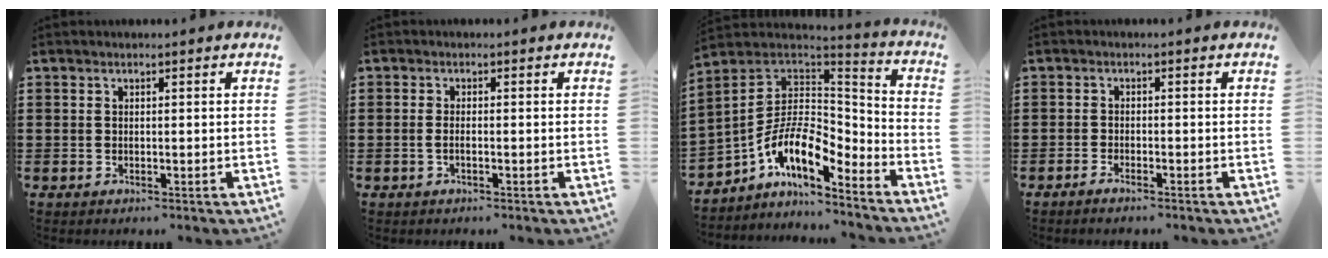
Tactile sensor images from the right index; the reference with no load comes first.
{"total": 1.3, "force": [-0.5, 0.2, 1.2], "torque": [-0.030, -0.004, -0.011]}
{"total": 10.7, "force": [-5.2, 4.9, 7.9], "torque": [-0.181, -0.009, -0.109]}
{"total": 1.0, "force": [-1.0, 0.0, 0.3], "torque": [-0.007, 0.001, -0.018]}